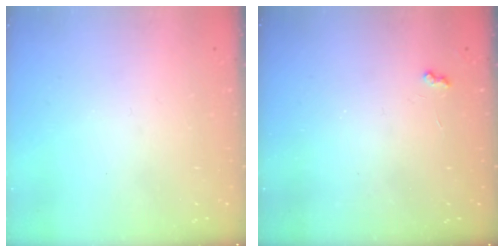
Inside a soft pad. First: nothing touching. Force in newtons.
{"total": 3.1, "press": 3.0, "slide": 0.4}